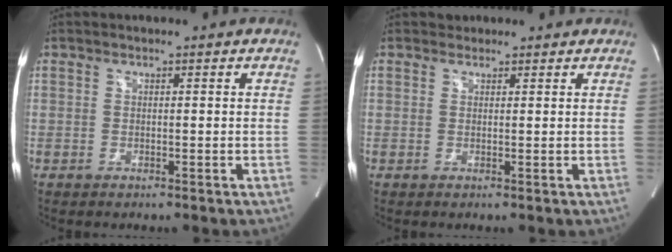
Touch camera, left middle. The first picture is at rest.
{"total": 1.4, "force": [1.1, 0.9, -0.3], "torque": [0.006, 0.014, 0.013]}